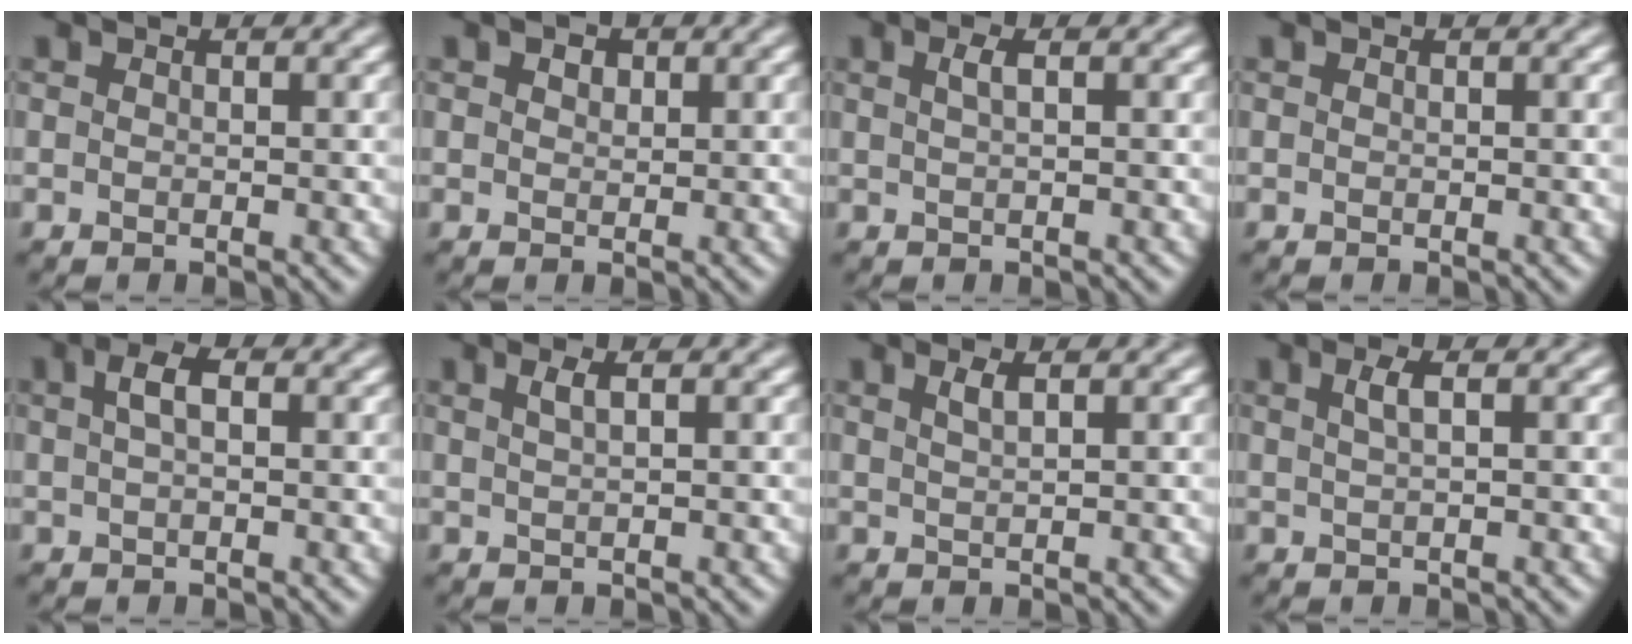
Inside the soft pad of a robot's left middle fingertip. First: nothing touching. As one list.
[{"total": 1.2, "force": [0.6, 0.8, 0.6], "torque": [-0.008, 0.001, 0.009]}, {"total": 1.5, "force": [0.5, 0.5, 1.4], "torque": [-0.024, 0.004, 0.008]}, {"total": 0.0}, {"total": 2.1, "force": [0.6, 0.9, 1.9], "torque": [-0.038, 0.008, 0.009]}, {"total": 1.6, "force": [0.7, 0.5, 1.3], "torque": [-0.020, 0.004, 0.010]}, {"total": 1.5, "force": [0.8, 0.5, 1.2], "torque": [-0.017, 0.003, 0.012]}, {"total": 1.8, "force": [0.7, 0.6, 1.6], "torque": [-0.027, 0.005, 0.009]}]